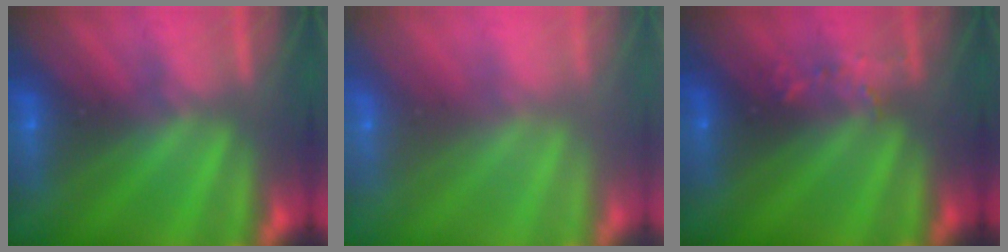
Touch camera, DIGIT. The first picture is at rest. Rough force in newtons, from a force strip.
{"total": 9.1}
{"total": 2.6}